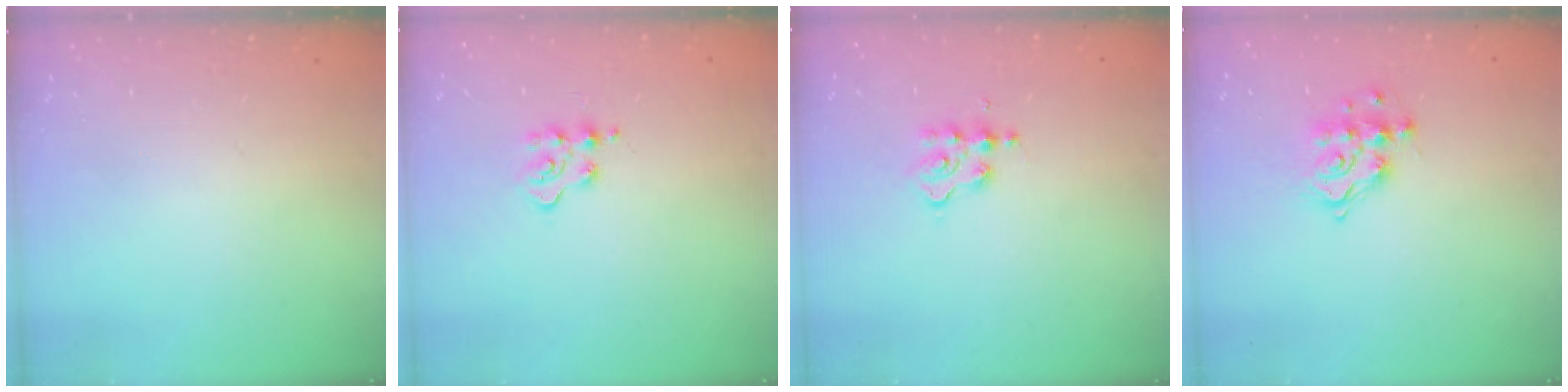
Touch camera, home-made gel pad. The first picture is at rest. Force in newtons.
{"total": 4.1, "press": 4.1, "slide": 0.4}
{"total": 2.7, "press": 2.6, "slide": 0.4}
{"total": 11.1, "press": 11.0, "slide": 0.9}